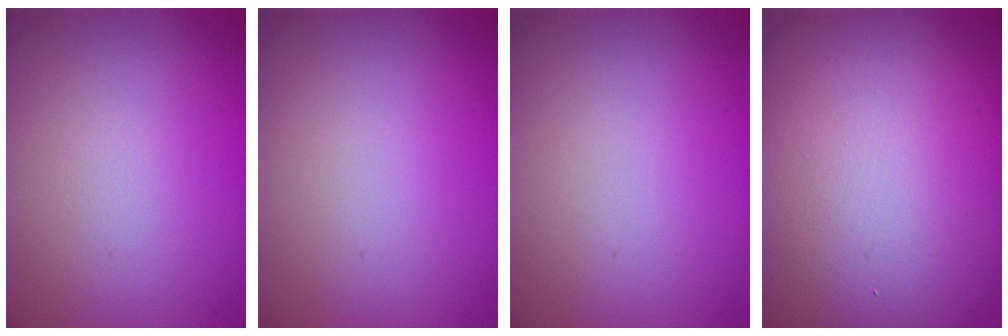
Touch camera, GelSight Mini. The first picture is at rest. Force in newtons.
{"total": 0.0}
{"total": 0.0}
{"total": 15.2, "press": 15.2, "slide": 0.5}